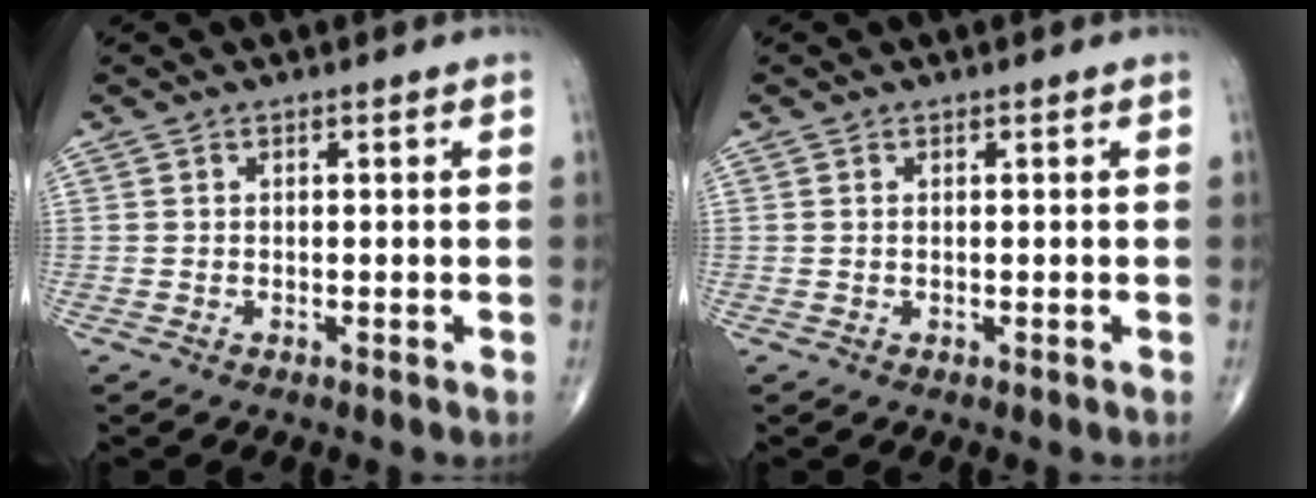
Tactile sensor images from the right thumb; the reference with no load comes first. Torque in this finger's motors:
{"motor_torque": [-0.28, 0.09, -0.12, -0.01, 0.02]}